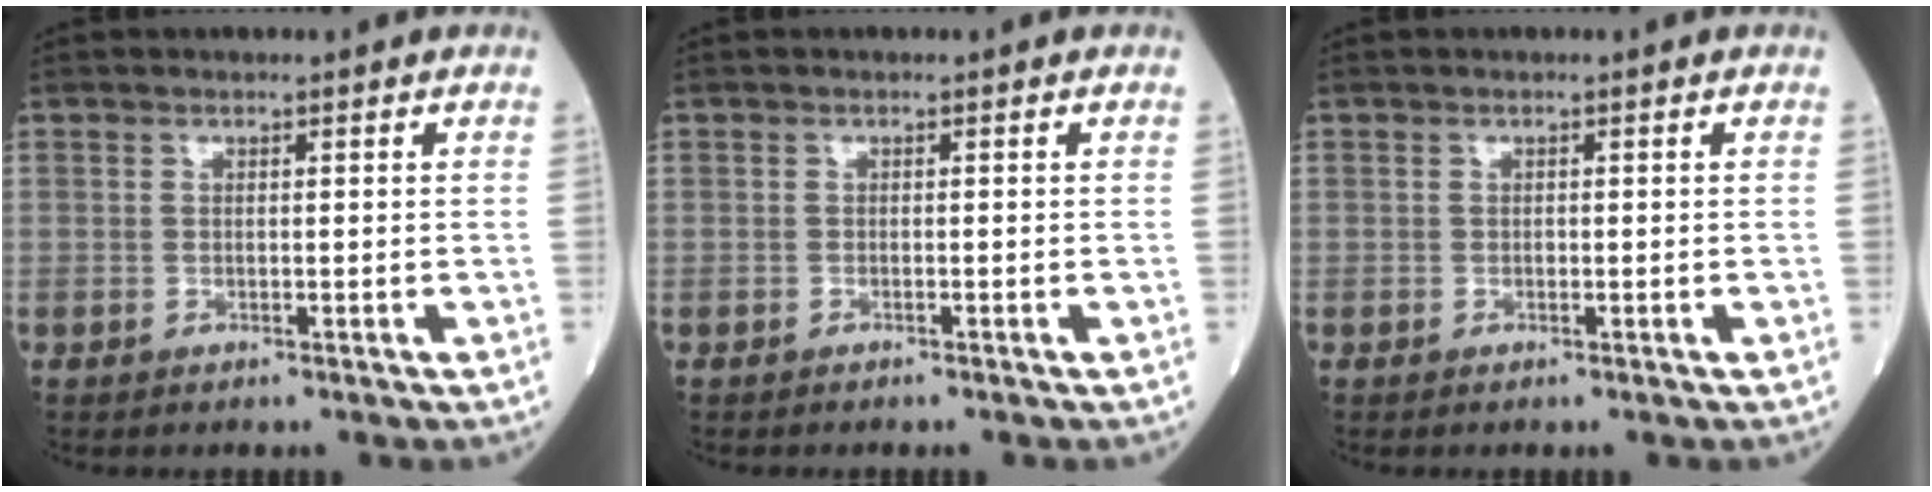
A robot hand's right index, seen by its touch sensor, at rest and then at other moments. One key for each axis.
{"total": 0.0}
{"total": 0.0}